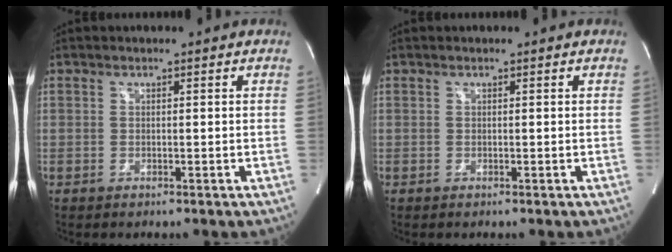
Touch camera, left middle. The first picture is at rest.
{"total": 0.0}